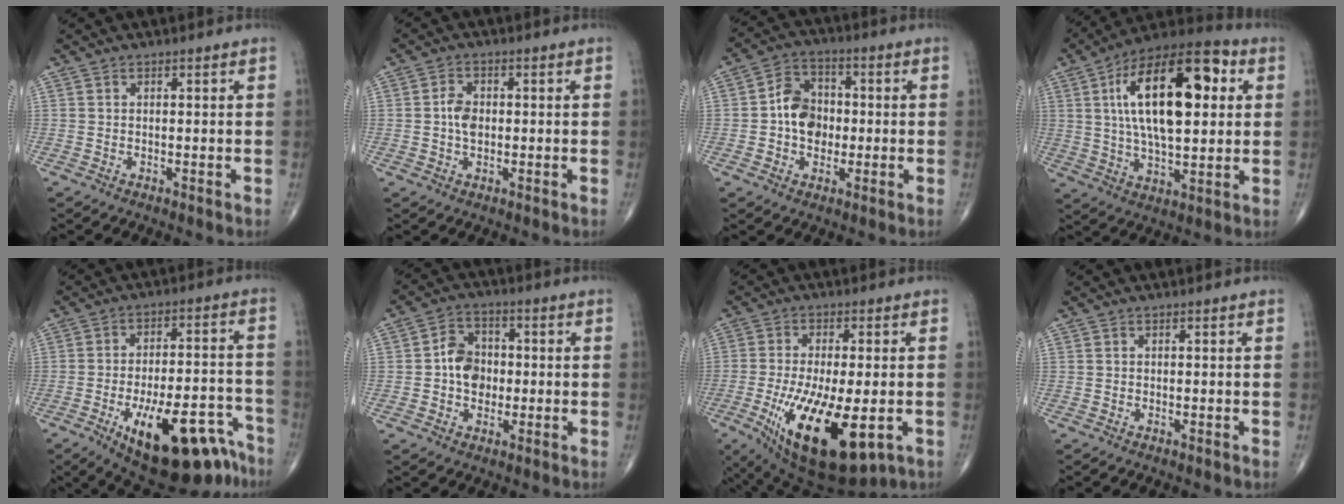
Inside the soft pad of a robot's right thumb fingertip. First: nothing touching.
{"total": 3.8, "force": [0.0, 2.5, 2.8], "torque": [-0.050, 0.006, -0.004]}
{"total": 8.7, "force": [-0.5, 6.8, 5.4], "torque": [-0.063, 0.022, -0.018]}
{"total": 23.6, "force": [5.4, 10.4, 20.5], "torque": [-0.330, 0.008, 0.079]}
{"total": 20.8, "force": [-12.2, 7.9, 14.8], "torque": [-0.167, 0.075, -0.175]}
{"total": 7.4, "force": [-0.4, 5.8, 4.5], "torque": [-0.047, 0.018, -0.015]}
{"total": 18.9, "force": [-5.7, 7.1, 16.5], "torque": [-0.308, -0.025, -0.075]}
{"total": 0.0}